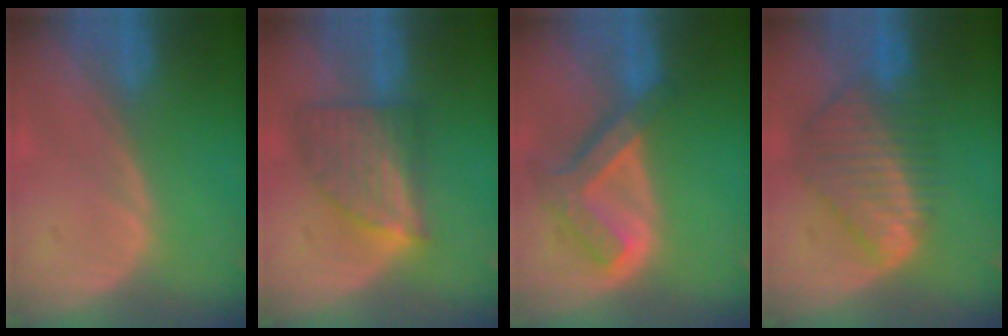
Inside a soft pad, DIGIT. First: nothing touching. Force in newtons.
{"total": 7.3, "press": 6.8, "slide": 2.7}
{"total": 7.6, "press": 6.4, "slide": 4.0}
{"total": 9.0, "press": 7.7, "slide": 4.6}